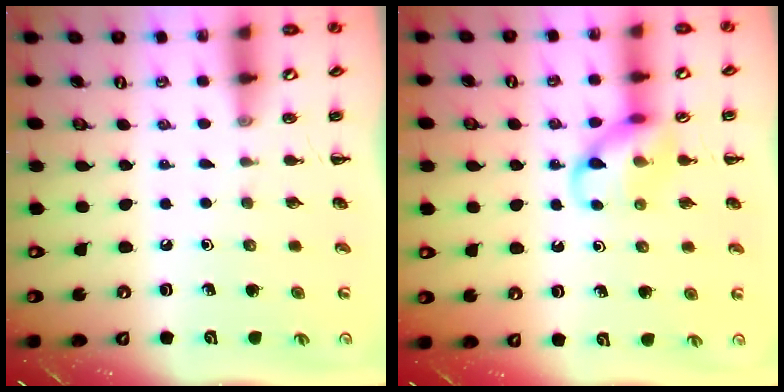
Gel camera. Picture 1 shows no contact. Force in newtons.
{"total": 10.6, "press": 10.5, "slide": 1.1}